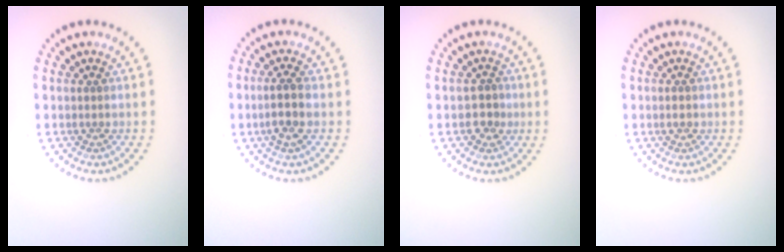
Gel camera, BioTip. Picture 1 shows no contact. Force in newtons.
{"total": 2.3, "press": 2.2, "slide": 0.8}
{"total": 1.8, "press": 1.7, "slide": 0.5}
{"total": 1.0, "press": 1.0, "slide": 0.1}